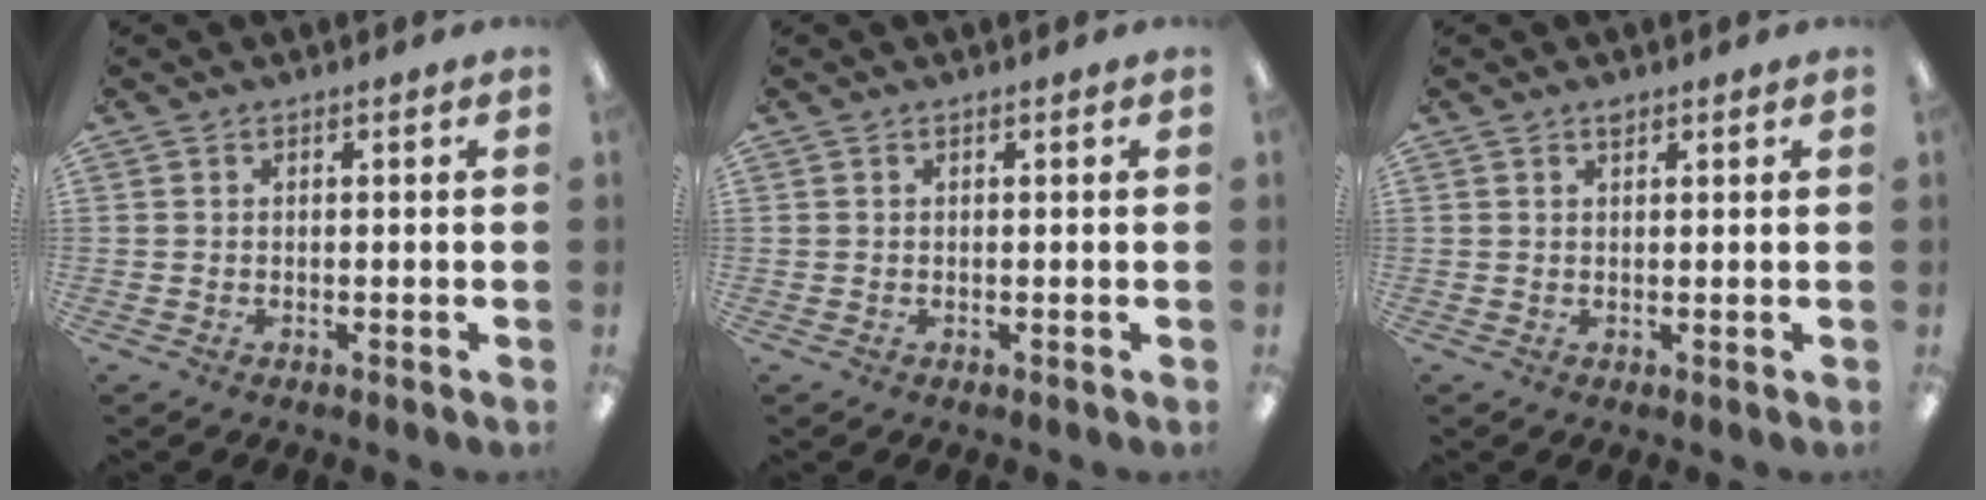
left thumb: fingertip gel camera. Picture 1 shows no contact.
{"total": 0.0}
{"total": 1.2, "force": [1.0, 0.3, 0.5], "torque": [-0.011, 0.001, 0.019]}